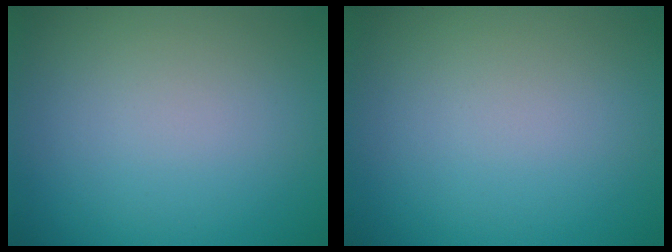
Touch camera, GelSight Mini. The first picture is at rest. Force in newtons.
{"total": 0.0}